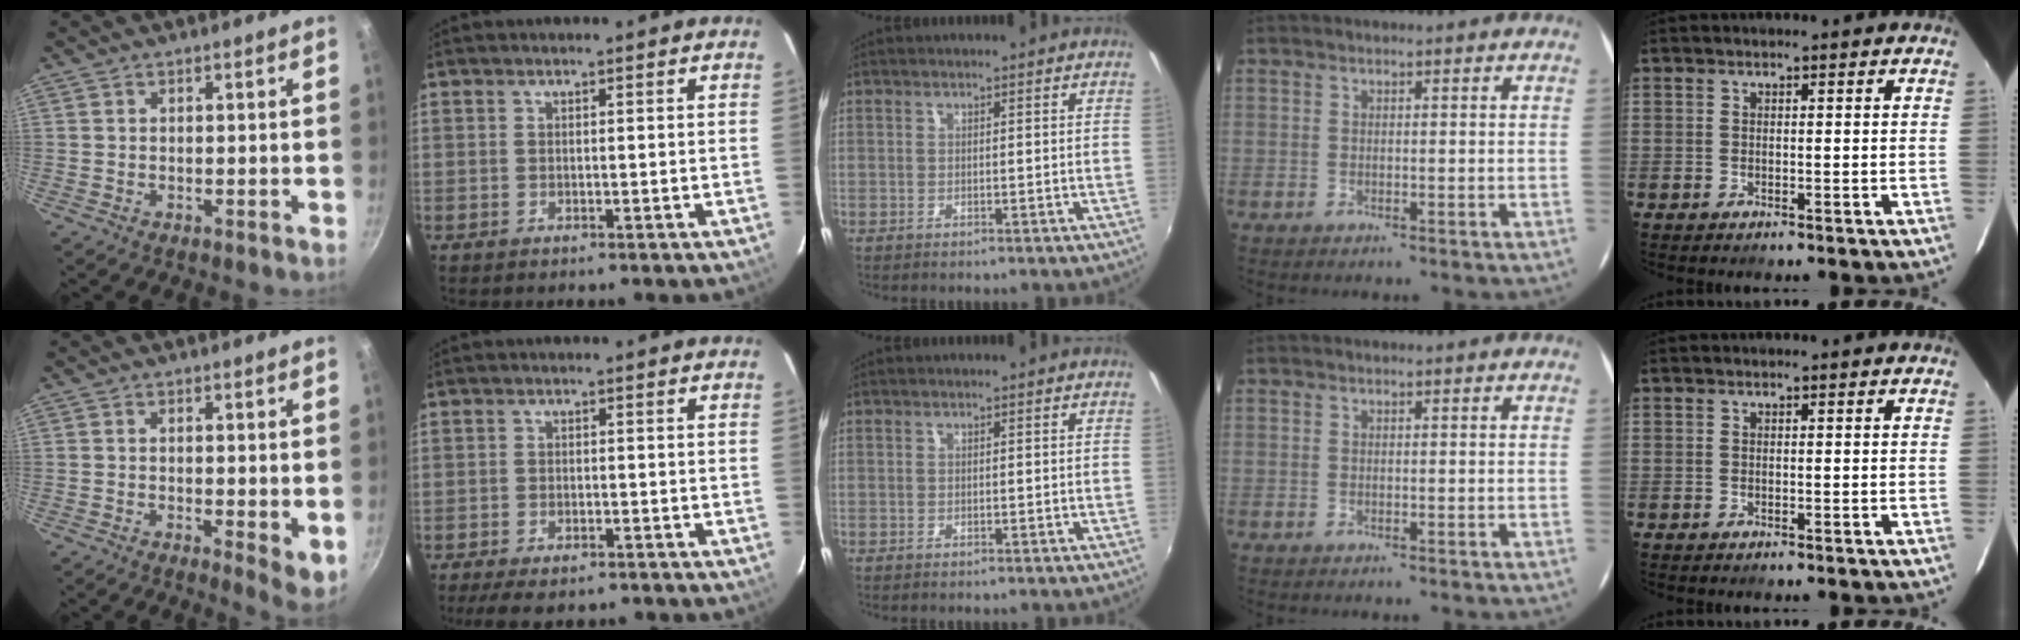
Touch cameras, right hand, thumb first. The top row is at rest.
{"thumb": {"total": 5.7, "force": [0.1, 1.9, 5.3], "torque": [-0.065, -0.014, 0.001]}, "index": {"total": 7.4, "force": [-5.9, 2.5, 3.7], "torque": [-0.090, -0.022, -0.092]}}